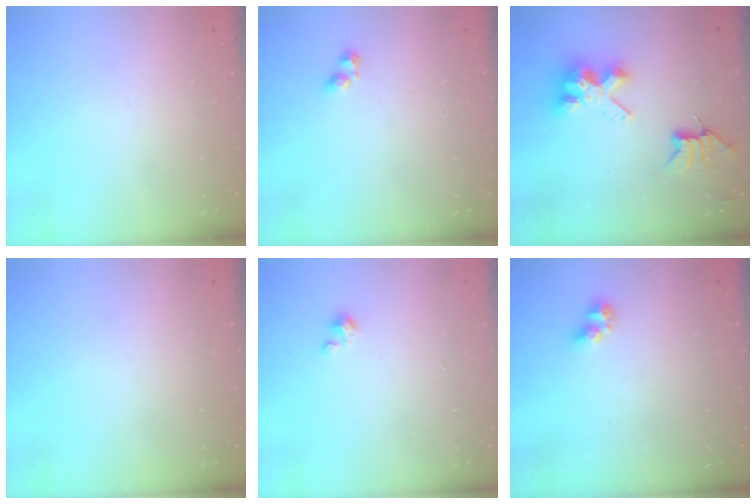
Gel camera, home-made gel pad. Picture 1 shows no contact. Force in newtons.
{"total": 2.9, "press": 2.9, "slide": 0.4}
{"total": 8.0, "press": 8.0, "slide": 0.5}
{"total": 0.0}
{"total": 1.4, "press": 1.4, "slide": 0.3}
{"total": 5.0, "press": 5.0, "slide": 0.1}